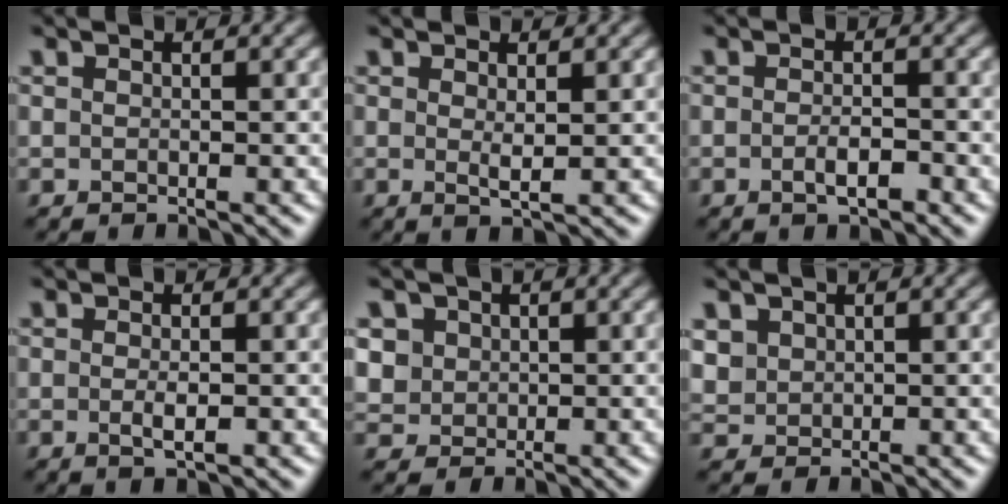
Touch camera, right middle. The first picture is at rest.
{"total": 1.3, "force": [0.4, 0.2, 1.3], "torque": [-0.023, -0.005, 0.007]}
{"total": 1.9, "force": [-0.8, 0.6, 1.6], "torque": [-0.030, -0.003, -0.016]}
{"total": 1.5, "force": [-0.2, 0.3, 1.5], "torque": [-0.028, -0.006, -0.004]}
{"total": 3.3, "force": [1.3, 2.9, 1.1], "torque": [-0.040, 0.006, 0.037]}
{"total": 1.8, "force": [0.9, 1.5, 0.5], "torque": [-0.017, -0.002, 0.022]}